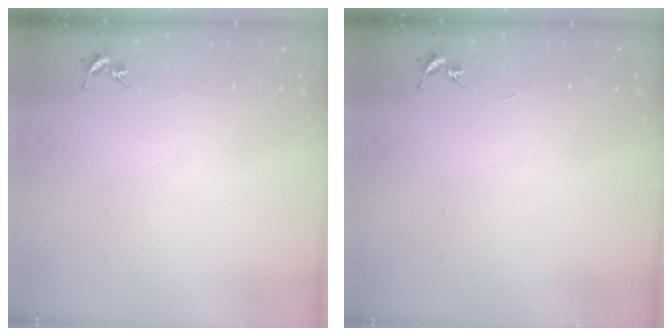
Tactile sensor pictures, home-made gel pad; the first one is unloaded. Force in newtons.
{"total": 0.0}